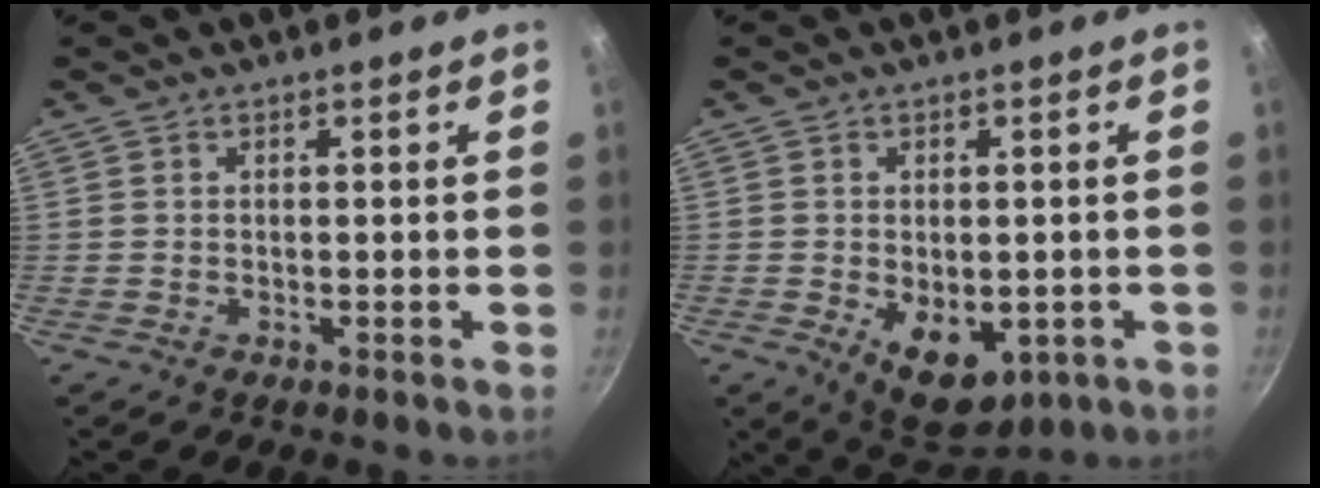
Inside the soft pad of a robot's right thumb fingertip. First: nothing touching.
{"total": 9.5, "force": [-2.3, 6.0, 7.0], "torque": [-0.072, -0.005, -0.015]}